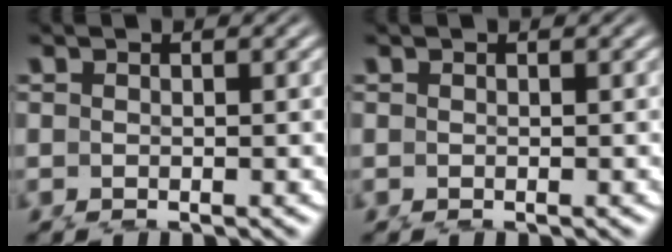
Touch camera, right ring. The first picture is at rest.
{"total": 0.0}